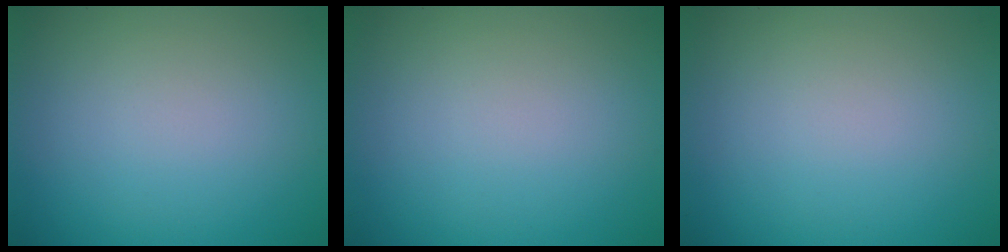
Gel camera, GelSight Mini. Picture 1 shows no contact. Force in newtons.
{"total": 0.0}
{"total": 0.0}